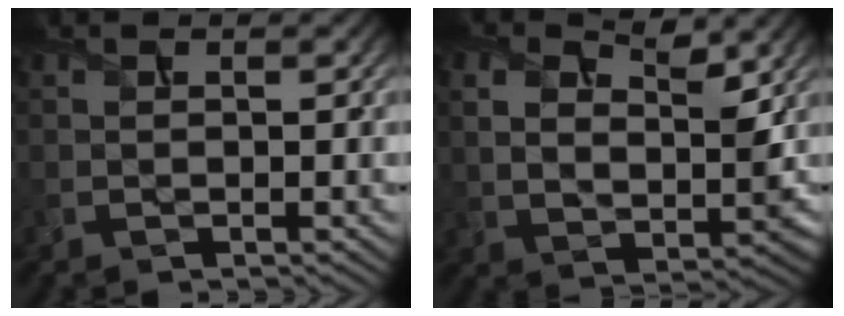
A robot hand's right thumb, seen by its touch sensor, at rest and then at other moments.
{"total": 7.9, "force": [3.6, 4.7, 5.2], "torque": [-0.093, 0.001, 0.069]}